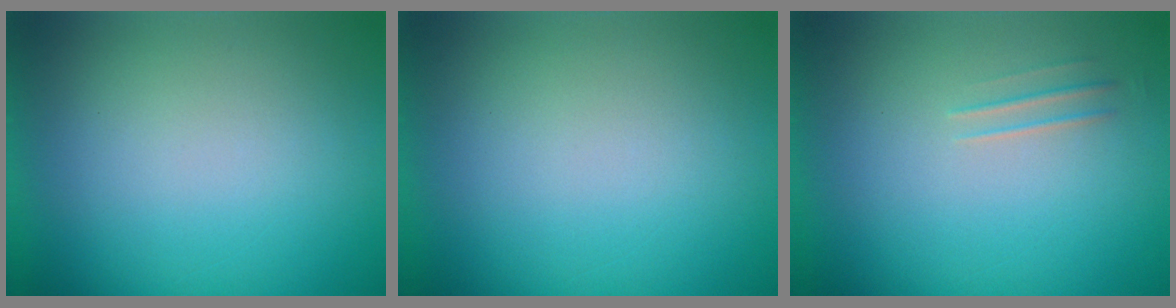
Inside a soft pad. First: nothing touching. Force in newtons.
{"total": 0.0}
{"total": 1.5}